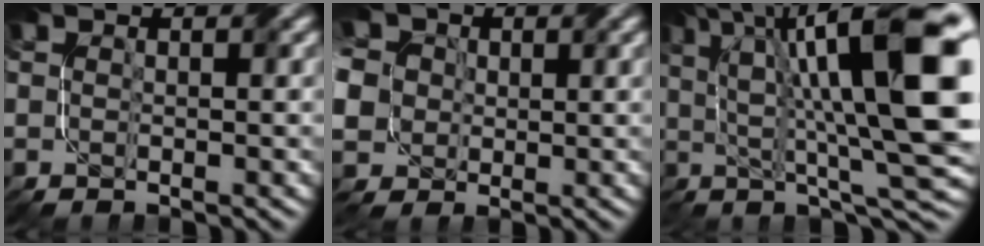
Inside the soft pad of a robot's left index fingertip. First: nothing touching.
{"total": 9.8, "force": [0.6, 8.5, 4.9], "torque": [-0.122, 0.014, -0.016]}
{"total": 16.6, "force": [4.5, 4.5, 15.3], "torque": [-0.238, 0.014, 0.082]}